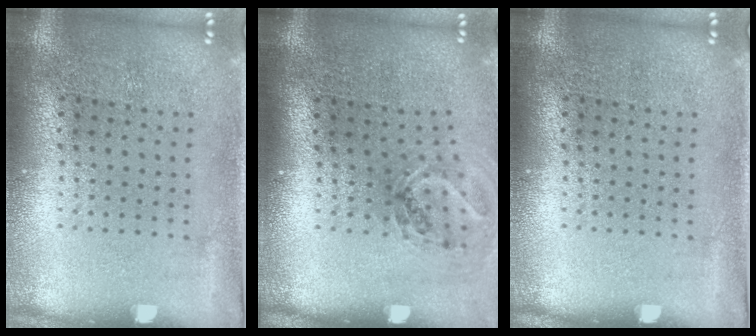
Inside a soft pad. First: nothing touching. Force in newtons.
{"total": 1.1, "press": 1.1, "slide": 0.4}
{"total": 0.0}